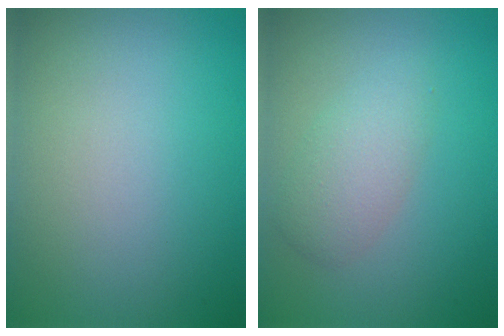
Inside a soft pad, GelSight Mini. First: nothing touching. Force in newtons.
{"total": 2.9, "press": 2.9, "slide": 0.1}